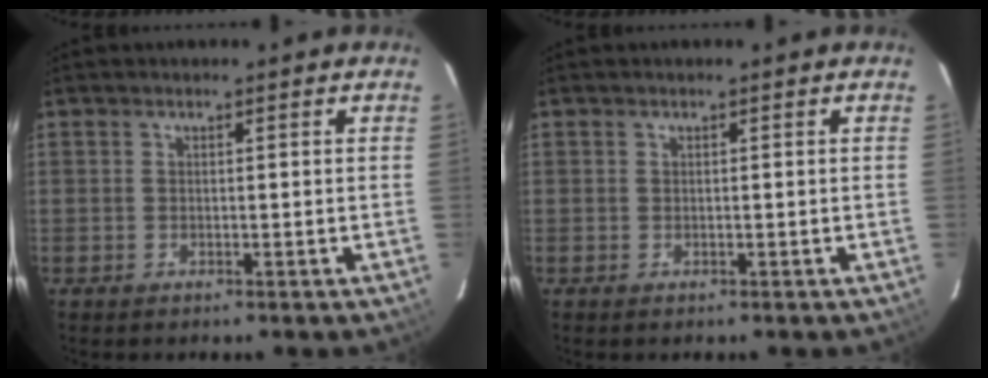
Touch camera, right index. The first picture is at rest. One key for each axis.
{"total": 0.0}